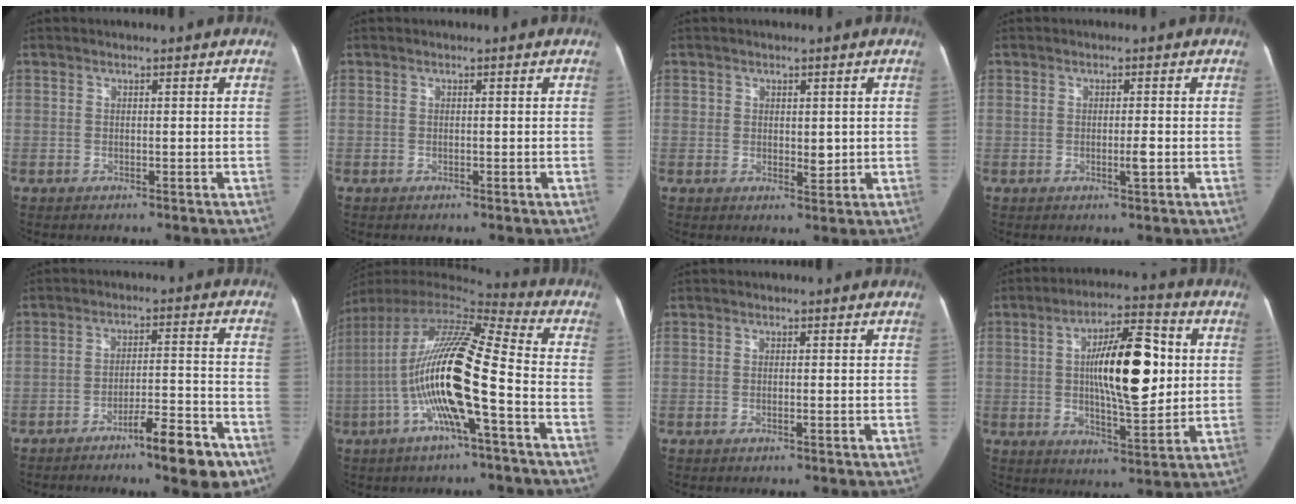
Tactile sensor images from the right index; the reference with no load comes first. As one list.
[{"total": 0.0}, {"total": 2.5, "force": [0.4, 1.9, 1.5], "torque": [-0.011, -0.008, 0.005]}, {"total": 1.7, "force": [-0.4, 0.3, 1.7], "torque": [-0.026, -0.002, -0.007]}, {"total": 9.5, "force": [-6.3, 1.1, 7.0], "torque": [-0.095, 0.007, -0.095]}, {"total": 18.2, "force": [-4.3, 1.6, 17.6], "torque": [-0.336, 0.007, -0.085]}, {"total": 0.0}, {"total": 15.0, "force": [1.8, 4.2, 14.3], "torque": [-0.231, 0.020, 0.028]}]